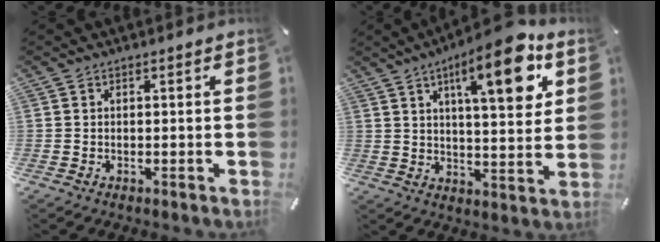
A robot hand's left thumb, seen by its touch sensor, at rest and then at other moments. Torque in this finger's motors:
{"motor_torque": [0.89, 0.89, 1.26, -0.91, 0.52]}